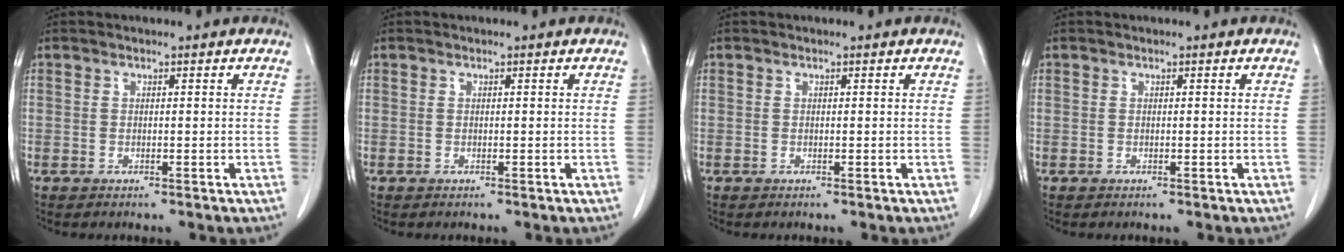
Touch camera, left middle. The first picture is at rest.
{"total": 0.0}
{"total": 0.0}
{"total": 0.0}